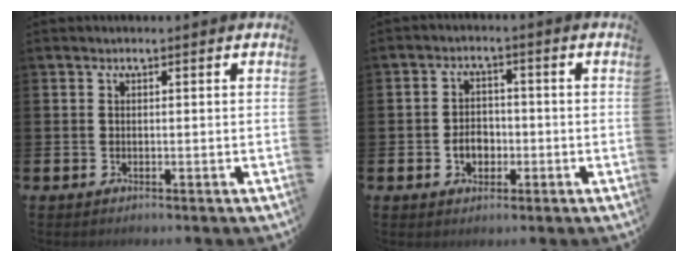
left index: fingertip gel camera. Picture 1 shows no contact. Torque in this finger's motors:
{"motor_torque": [0.36, 0.32, 0.10, 0.05]}